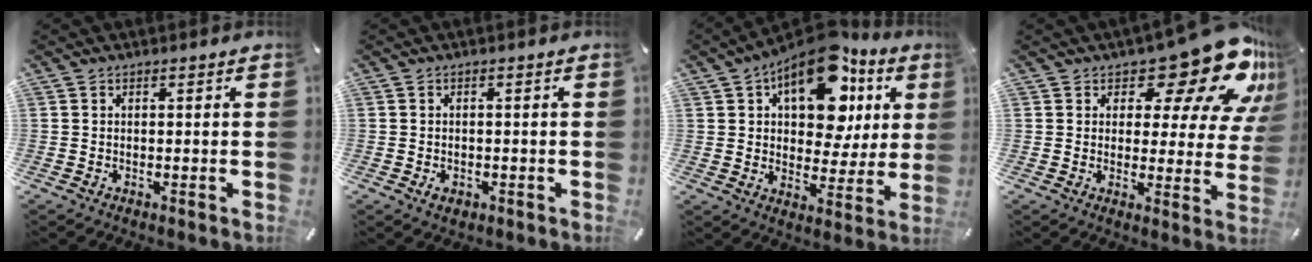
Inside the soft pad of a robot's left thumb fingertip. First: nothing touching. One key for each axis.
{"total": 1.9, "fx": -0.8, "fy": 1.4, "fz": 1.0, "tx": -0.026, "ty": 0.000, "tz": -0.017}
{"total": 17.6, "fx": 9.0, "fy": 9.9, "fz": 11.5, "tx": -0.179, "ty": -0.044, "tz": 0.152}
{"total": 17.8, "fx": 11.4, "fy": 7.9, "fz": 11.1, "tx": -0.137, "ty": -0.085, "tz": 0.189}